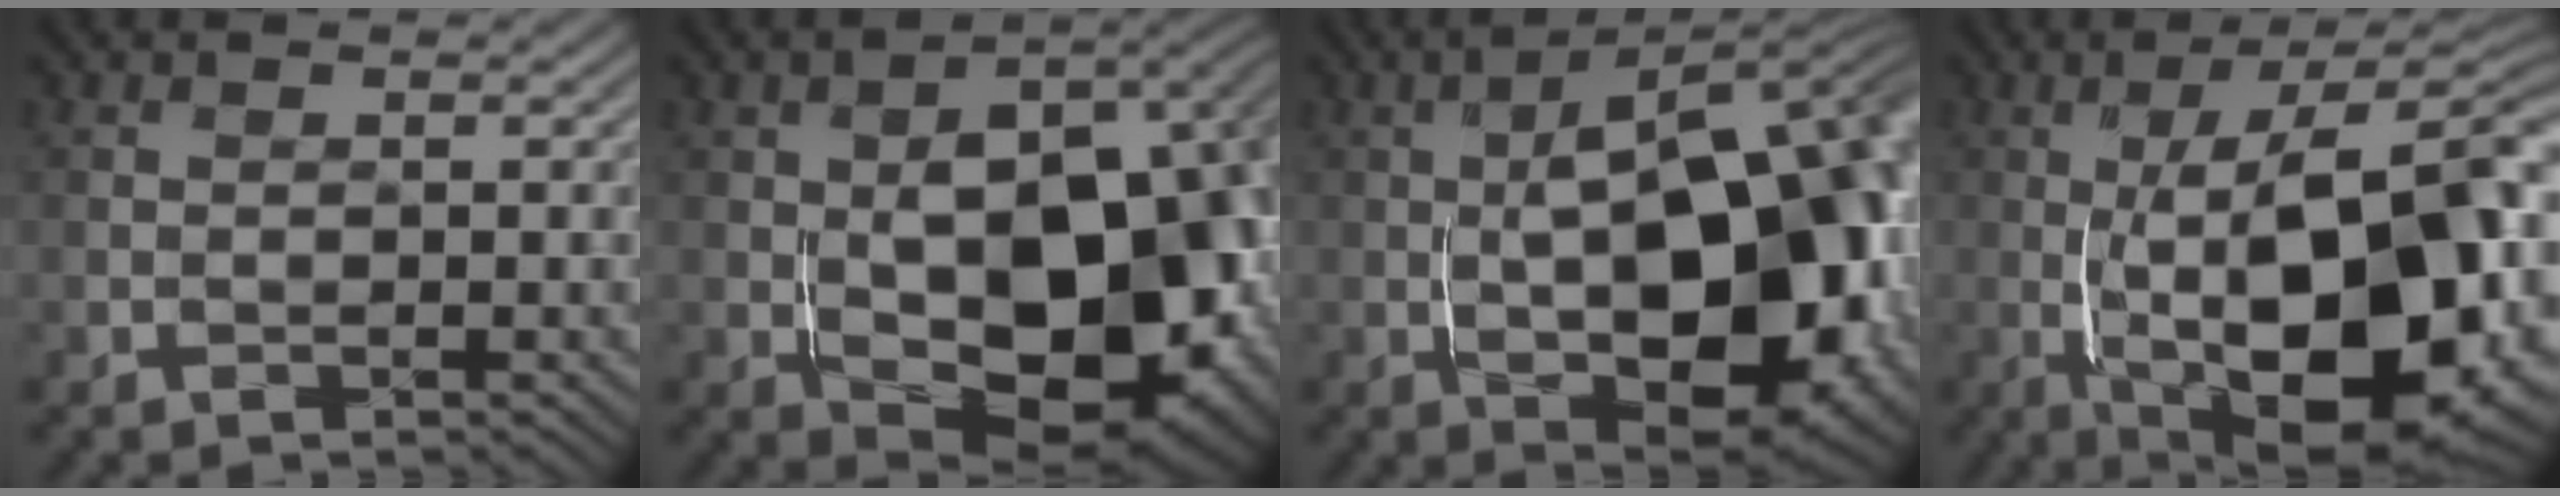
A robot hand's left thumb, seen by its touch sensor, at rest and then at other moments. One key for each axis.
{"total": 18.0, "fx": -1.8, "fy": 10.7, "fz": 14.4, "tx": -0.182, "ty": -0.018, "tz": -0.010}
{"total": 18.3, "fx": -1.5, "fy": 8.8, "fz": 16.0, "tx": -0.208, "ty": 0.006, "tz": -0.035}
{"total": 19.4, "fx": -2.7, "fy": 7.4, "fz": 17.7, "tx": -0.268, "ty": 0.012, "tz": -0.044}